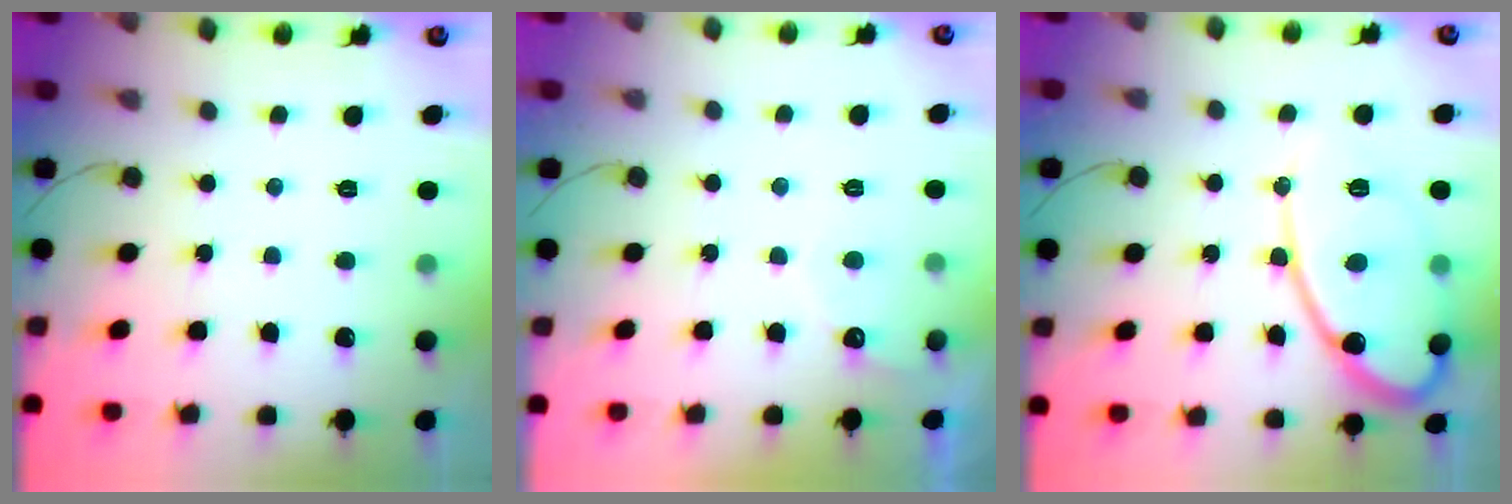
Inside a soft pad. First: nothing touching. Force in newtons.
{"total": 3.4, "press": 3.4, "slide": 0.1}
{"total": 16.0, "press": 16.0, "slide": 1.3}